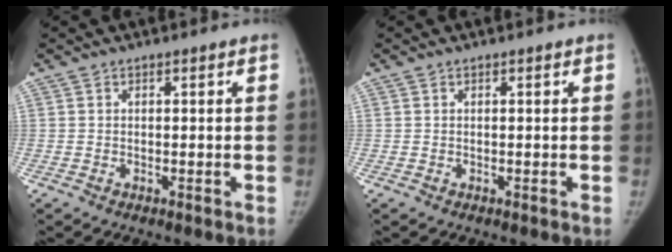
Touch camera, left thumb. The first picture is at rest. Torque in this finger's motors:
{"motor_torque": [-0.05, -0.06, 0.03, -0.02, 0.00]}